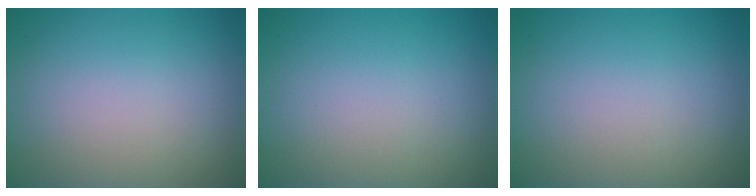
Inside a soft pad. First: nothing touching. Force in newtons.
{"total": 0.0}
{"total": 0.0}